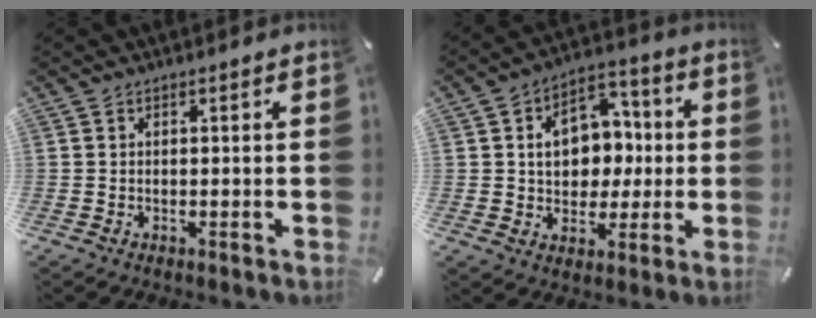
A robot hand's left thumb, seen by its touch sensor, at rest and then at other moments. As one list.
[{"total": 11.0, "force": [0.5, 9.3, 5.8], "torque": [-0.085, 0.012, 0.014]}]